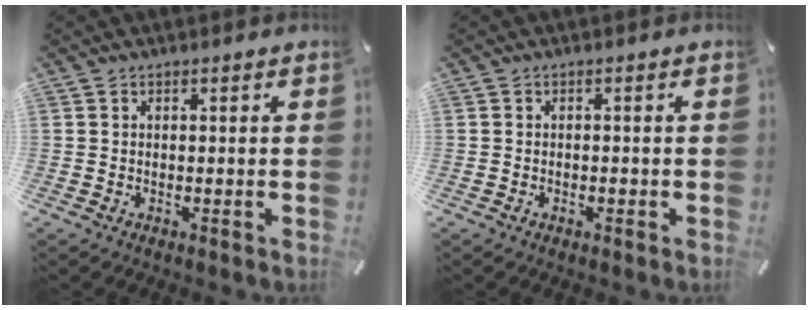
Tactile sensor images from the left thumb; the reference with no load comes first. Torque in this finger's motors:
{"motor_torque": [-0.11, -0.21, -0.02, -0.02, 0.06]}